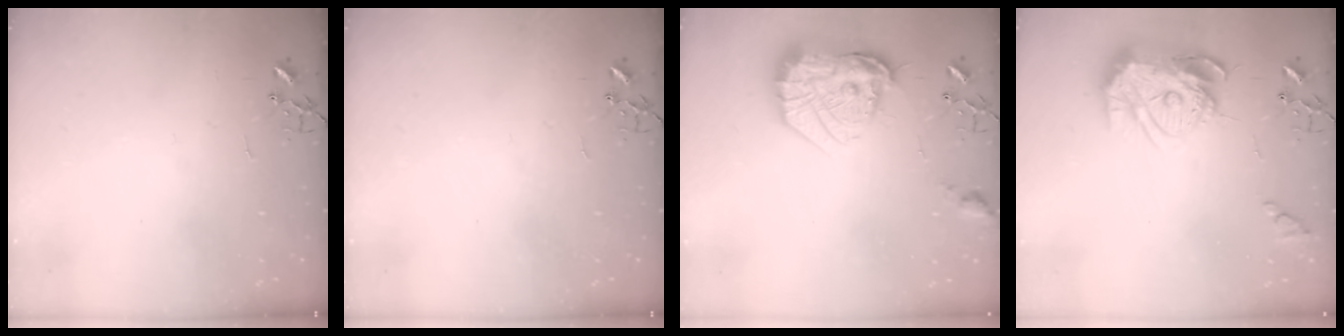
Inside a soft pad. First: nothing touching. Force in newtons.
{"total": 0.0}
{"total": 21.6, "press": 21.5, "slide": 1.7}
{"total": 16.3, "press": 16.2, "slide": 1.6}